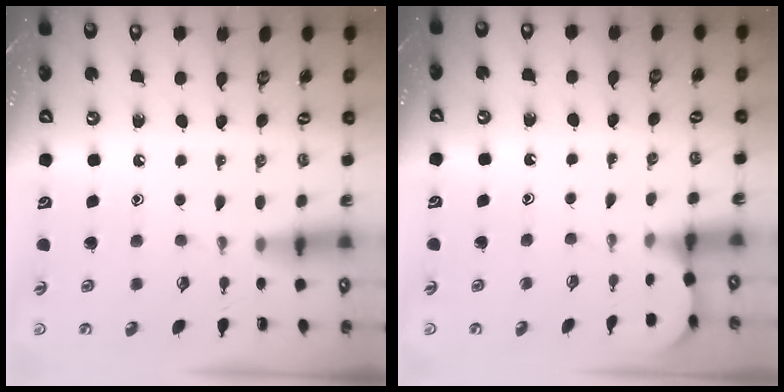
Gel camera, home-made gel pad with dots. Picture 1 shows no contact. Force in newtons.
{"total": 1.8, "press": 1.8, "slide": 0.1}